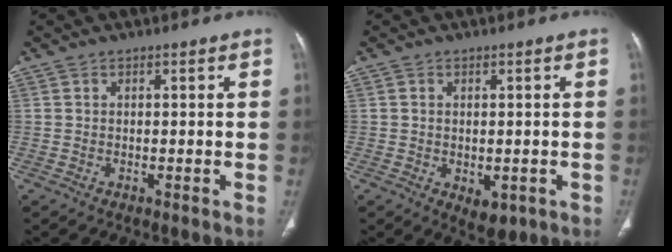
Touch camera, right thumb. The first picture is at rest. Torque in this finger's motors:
{"motor_torque": [-0.21, 0.07, -0.16, 0.18, 0.11]}